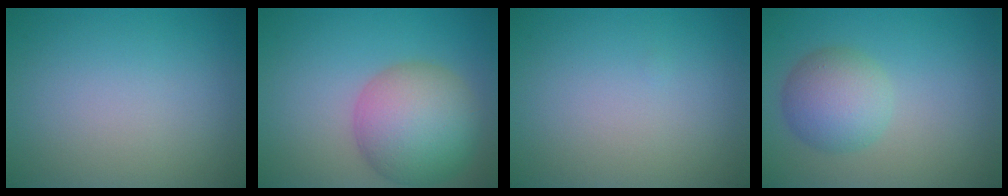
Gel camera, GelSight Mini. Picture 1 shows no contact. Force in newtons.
{"total": 7.9, "press": 7.9, "slide": 0.2}
{"total": 0.0}
{"total": 4.2, "press": 4.2, "slide": 0.1}